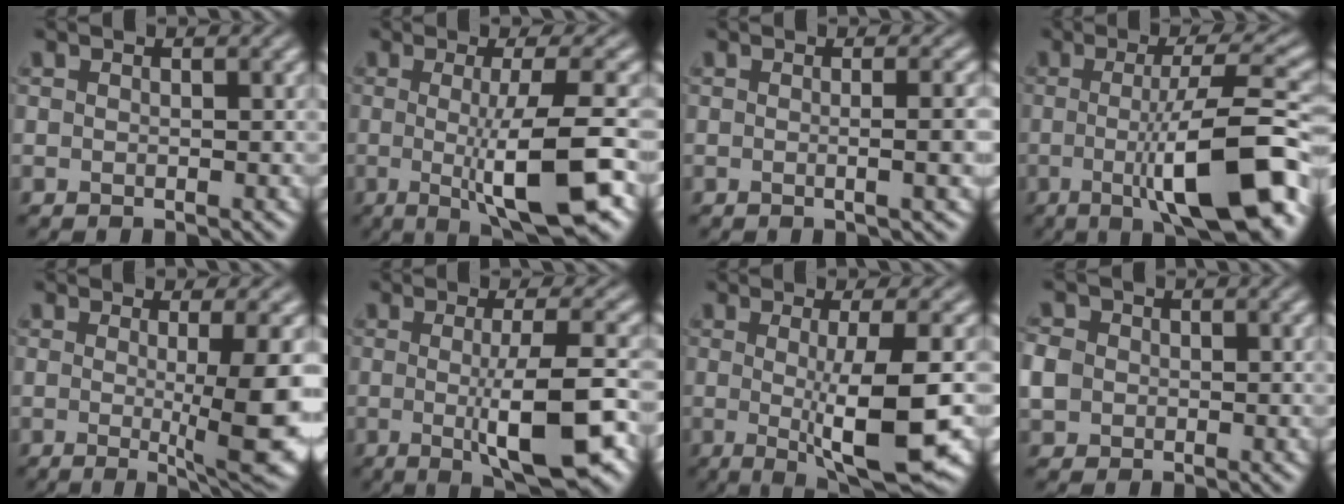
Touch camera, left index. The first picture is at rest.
{"total": 8.1, "force": [-1.0, 1.6, 7.9], "torque": [-0.109, -0.011, -0.015]}
{"total": 3.9, "force": [-0.2, 1.5, 3.6], "torque": [-0.023, 0.008, -0.009]}
{"total": 10.8, "force": [-2.7, 2.3, 10.2], "torque": [-0.137, 0.006, -0.051]}
{"total": 8.2, "force": [-0.6, 1.7, 8.0], "torque": [-0.107, -0.011, -0.007]}
{"total": 7.9, "force": [-1.3, 1.8, 7.6], "torque": [-0.112, -0.010, -0.018]}
{"total": 7.4, "force": [-0.8, 1.4, 7.2], "torque": [-0.107, -0.013, -0.009]}
{"total": 2.3, "force": [0.1, 2.2, 0.6], "torque": [-0.013, 0.008, 0.001]}